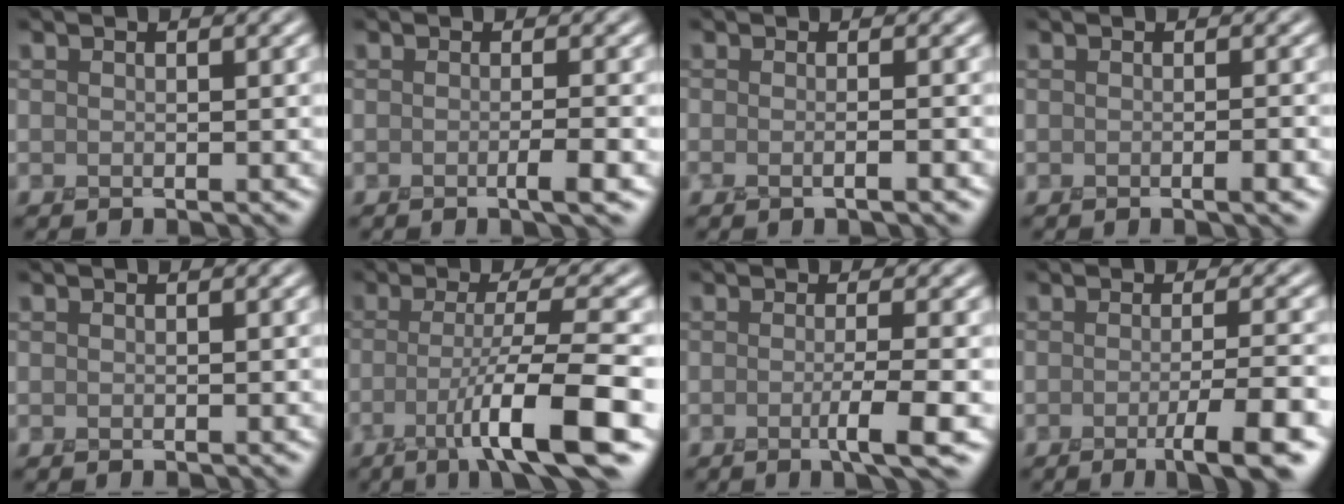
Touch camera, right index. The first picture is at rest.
{"total": 1.9, "force": [-0.6, 0.2, 1.7], "torque": [-0.024, -0.004, -0.012]}
{"total": 1.7, "force": [-0.3, 0.5, 1.6], "torque": [-0.011, -0.007, -0.016]}
{"total": 1.2, "force": [-0.5, 0.1, 1.1], "torque": [-0.016, -0.005, -0.009]}
{"total": 0.0}
{"total": 8.3, "force": [-2.8, 1.0, 7.8], "torque": [-0.119, 0.000, -0.056]}
{"total": 3.2, "force": [-0.8, 0.4, 3.1], "torque": [-0.045, -0.005, -0.018]}
{"total": 5.1, "force": [-2.1, 0.8, 4.6], "torque": [-0.063, -0.005, -0.036]}